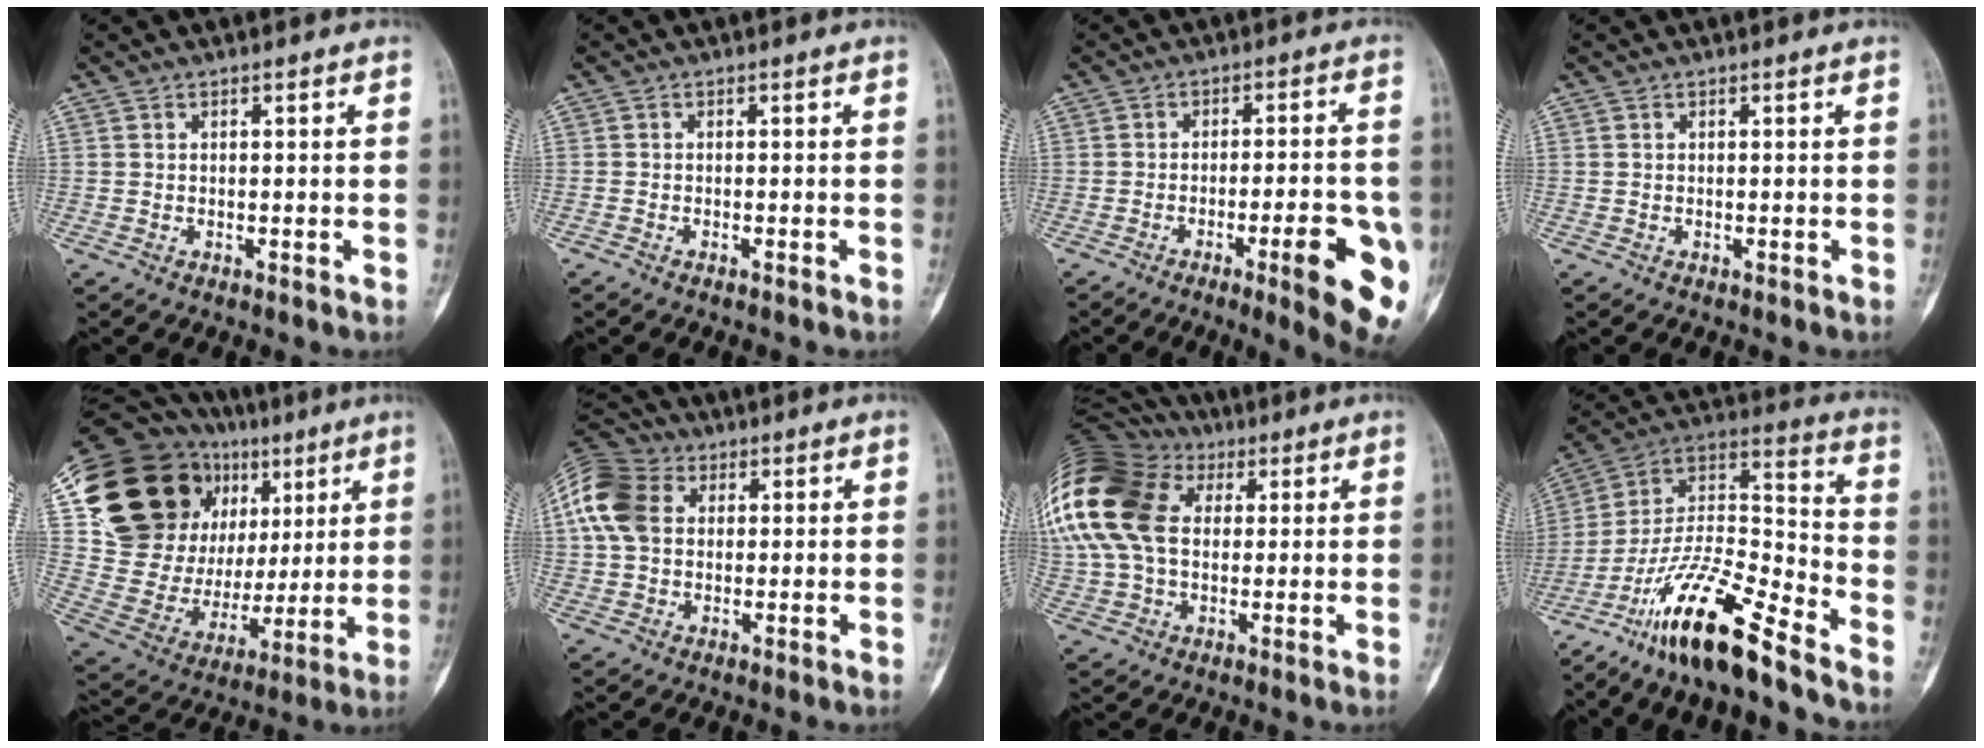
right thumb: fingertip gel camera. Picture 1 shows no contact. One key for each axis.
{"total": 0.6, "fx": -0.6, "fy": 0.0, "fz": 0.2, "tx": -0.004, "ty": 0.002, "tz": -0.011}
{"total": 13.1, "fx": -4.9, "fy": 2.5, "fz": 11.9, "tx": -0.142, "ty": 0.007, "tz": -0.062}
{"total": 0.0}
{"total": 29.2, "fx": 11.9, "fy": 20.2, "fz": 17.5, "tx": -0.266, "ty": 0.030, "tz": 0.225}
{"total": 12.5, "fx": 2.9, "fy": 9.4, "fz": 7.7, "tx": -0.152, "ty": 0.018, "tz": 0.045}
{"total": 27.3, "fx": 7.0, "fy": 19.4, "fz": 17.9, "tx": -0.428, "ty": 0.065, "tz": 0.139}
{"total": 19.7, "fx": -14.1, "fy": 3.7, "fz": 13.3, "tx": -0.251, "ty": 0.077, "tz": -0.259}